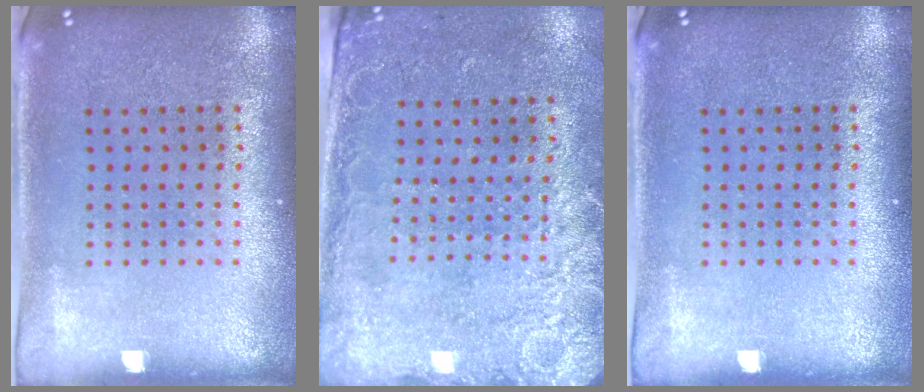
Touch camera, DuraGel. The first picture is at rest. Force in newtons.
{"total": 2.5, "press": 2.0, "slide": 1.5}
{"total": 0.0}